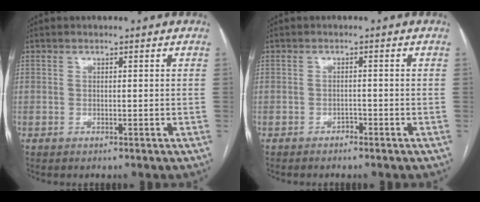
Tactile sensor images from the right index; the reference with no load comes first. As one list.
[{"total": 1.1, "force": [-0.9, 0.3, 0.4], "torque": [-0.007, 0.002, -0.015]}]